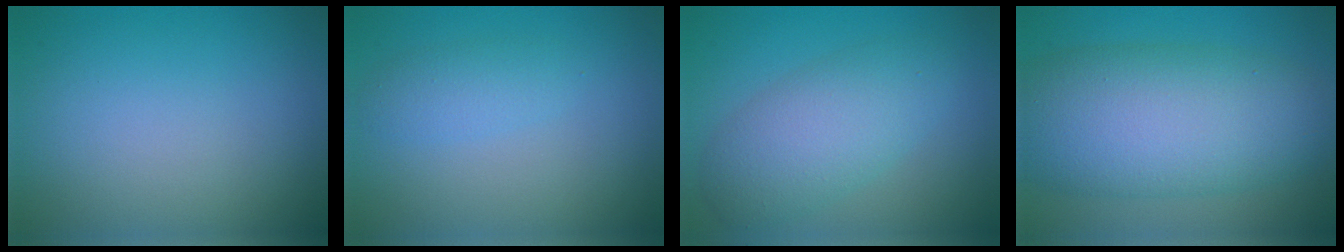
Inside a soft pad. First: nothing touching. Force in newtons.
{"total": 1.8, "press": 1.8, "slide": 0.0}
{"total": 5.4, "press": 5.4, "slide": 0.1}
{"total": 11.4, "press": 11.4, "slide": 0.5}